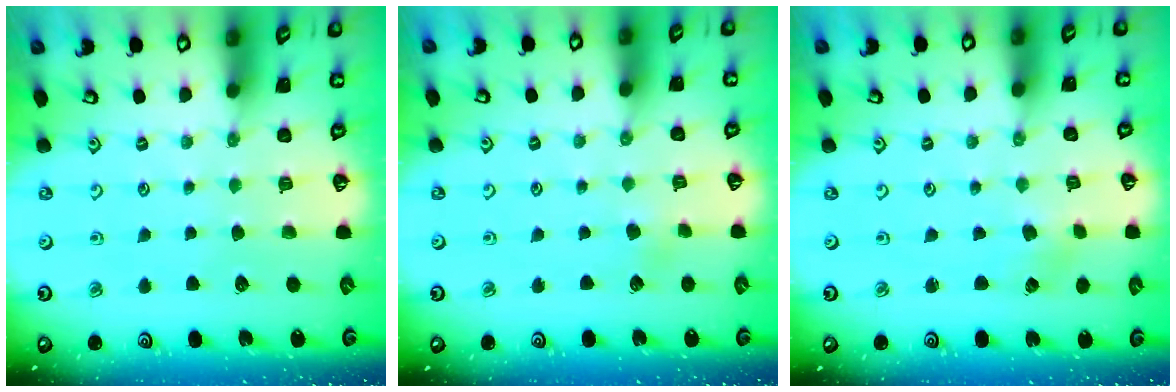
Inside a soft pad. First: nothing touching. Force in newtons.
{"total": 1.8, "press": 1.7, "slide": 0.4}
{"total": 2.2, "press": 2.2, "slide": 0.2}